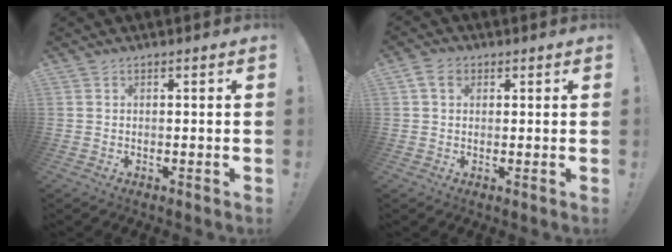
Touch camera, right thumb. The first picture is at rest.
{"total": 4.5, "force": [1.7, 3.3, 2.5], "torque": [-0.048, 0.006, 0.034]}